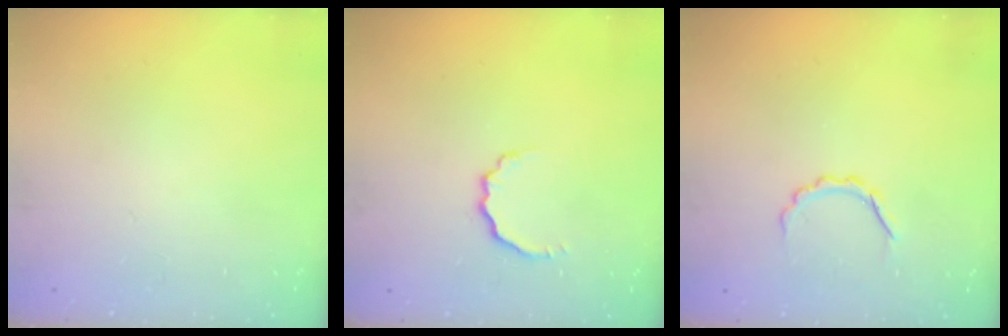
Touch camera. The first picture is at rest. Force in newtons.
{"total": 4.1, "press": 3.9, "slide": 1.0}
{"total": 3.9, "press": 3.8, "slide": 0.6}